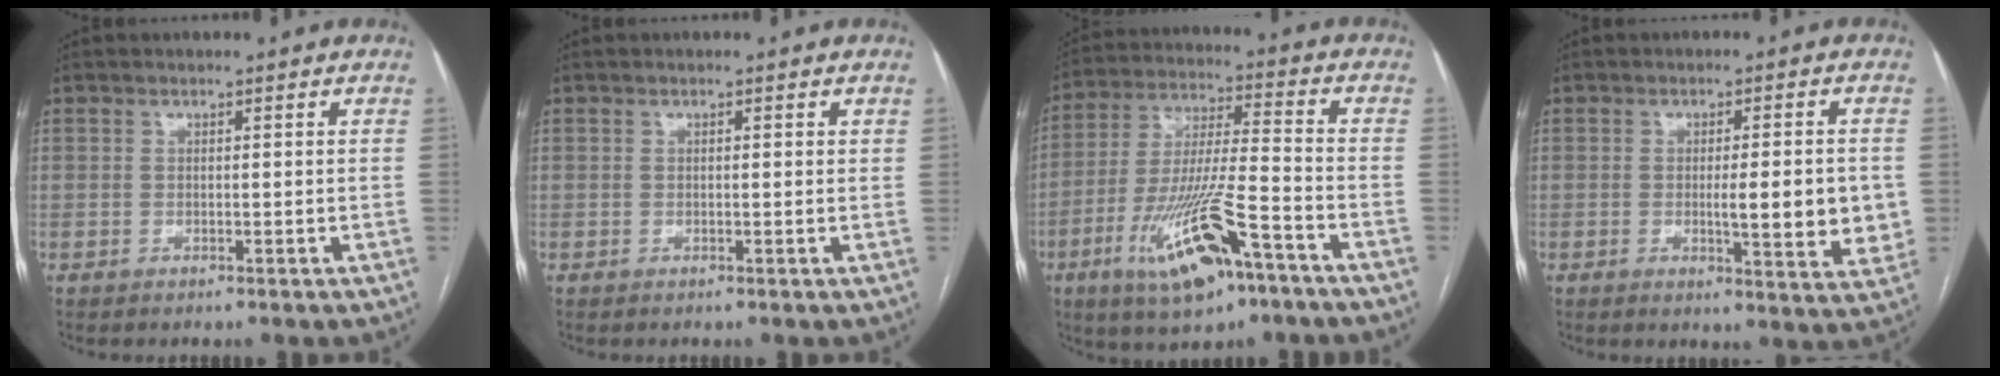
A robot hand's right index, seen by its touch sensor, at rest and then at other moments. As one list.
[{"total": 0.8, "force": [0.4, 0.3, 0.6], "torque": [-0.010, 0.001, 0.003]}, {"total": 16.2, "force": [-8.3, 2.8, 13.6], "torque": [-0.278, -0.020, -0.141]}, {"total": 9.1, "force": [-0.6, 1.9, 8.9], "torque": [-0.112, -0.010, -0.006]}]